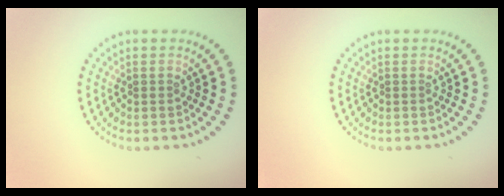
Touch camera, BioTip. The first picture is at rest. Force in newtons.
{"total": 0.0}